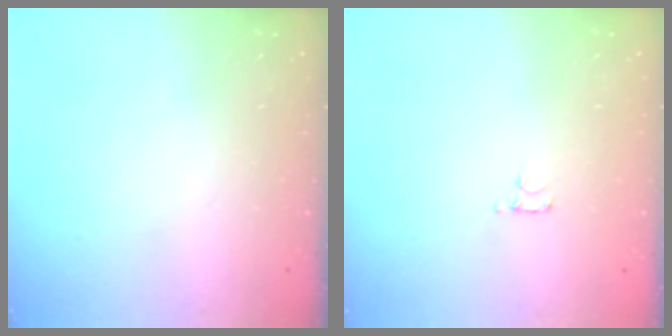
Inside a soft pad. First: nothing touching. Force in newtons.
{"total": 3.1, "press": 3.1, "slide": 0.4}